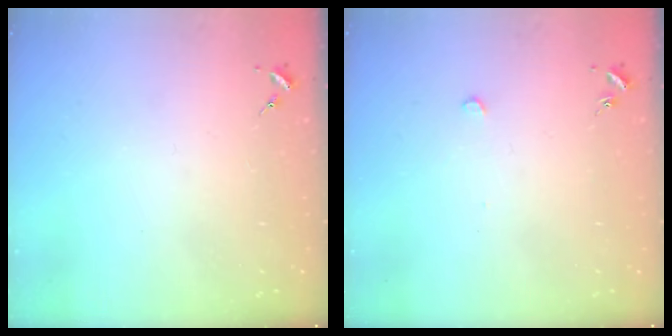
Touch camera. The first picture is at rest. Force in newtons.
{"total": 2.7, "press": 2.6, "slide": 0.3}